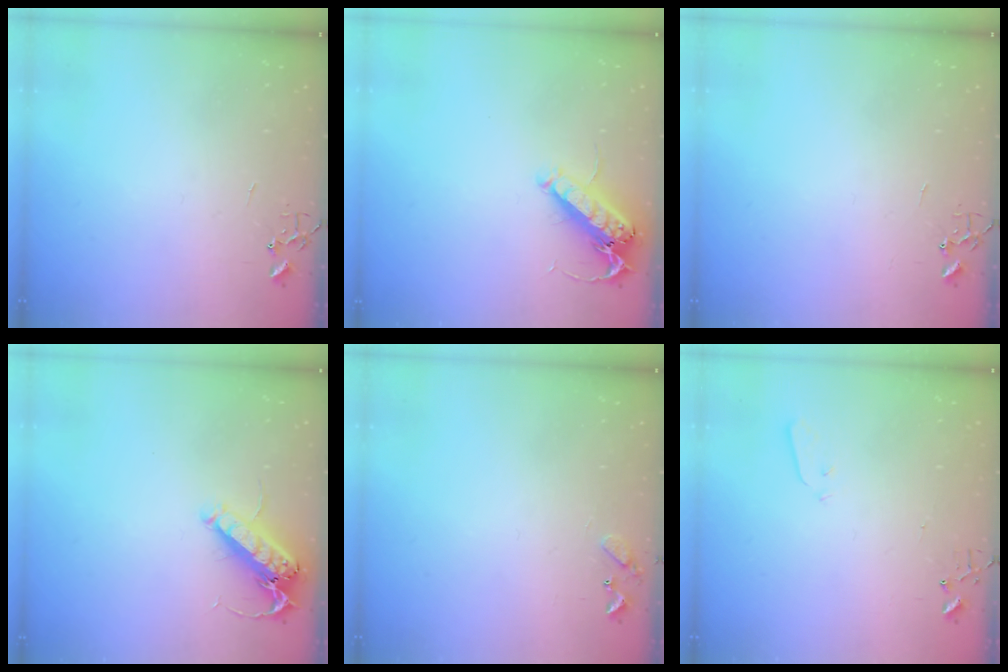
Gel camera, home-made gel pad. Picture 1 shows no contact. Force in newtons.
{"total": 14.4, "press": 14.2, "slide": 2.0}
{"total": 0.0}
{"total": 14.4, "press": 14.2, "slide": 2.0}
{"total": 7.0, "press": 7.0, "slide": 0.6}
{"total": 2.9, "press": 2.8, "slide": 0.8}